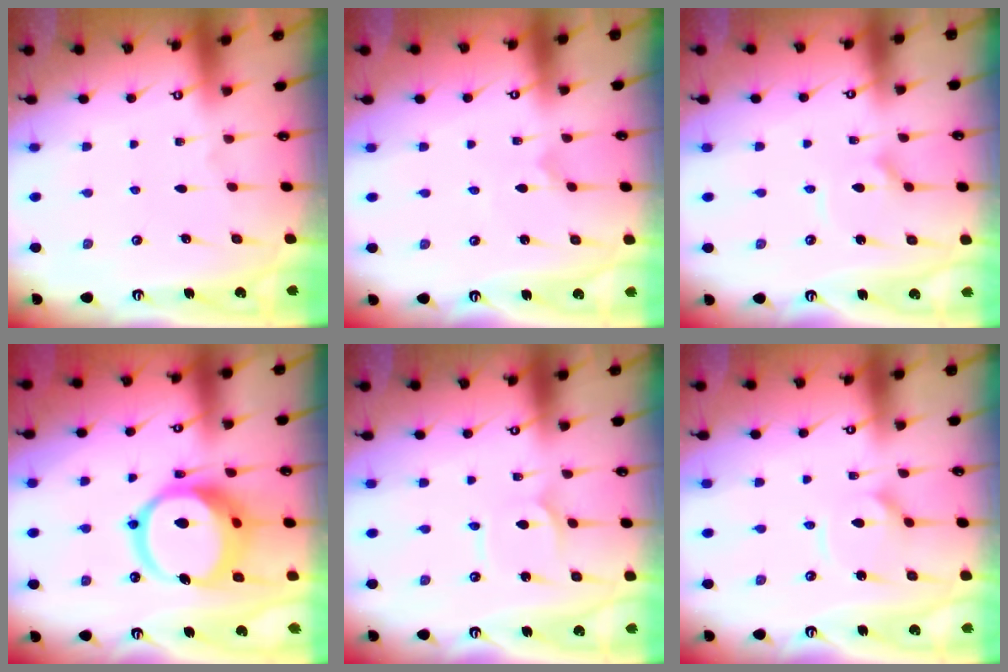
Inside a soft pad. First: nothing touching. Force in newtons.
{"total": 0.0}
{"total": 3.4, "press": 3.4, "slide": 0.4}
{"total": 17.0, "press": 16.9, "slide": 2.1}
{"total": 1.6, "press": 1.6, "slide": 0.0}
{"total": 6.0, "press": 6.0, "slide": 0.5}